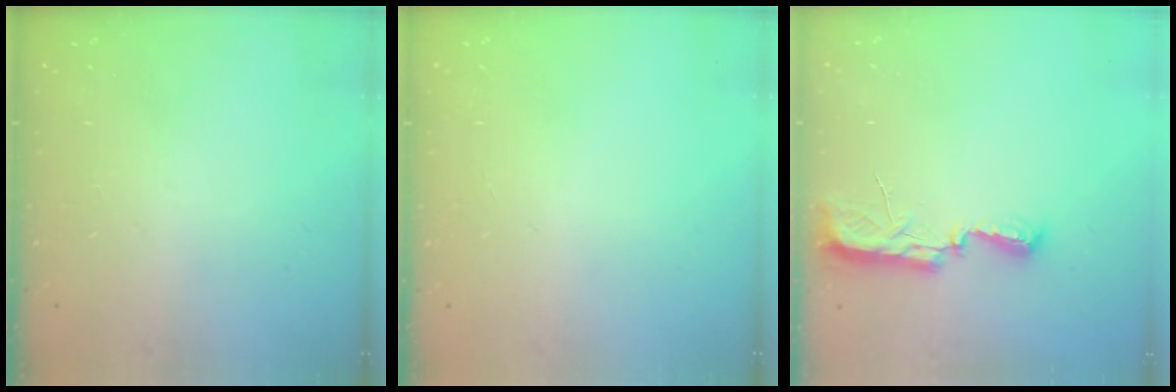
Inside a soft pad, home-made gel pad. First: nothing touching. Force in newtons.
{"total": 0.0}
{"total": 9.8, "press": 8.8, "slide": 4.4}